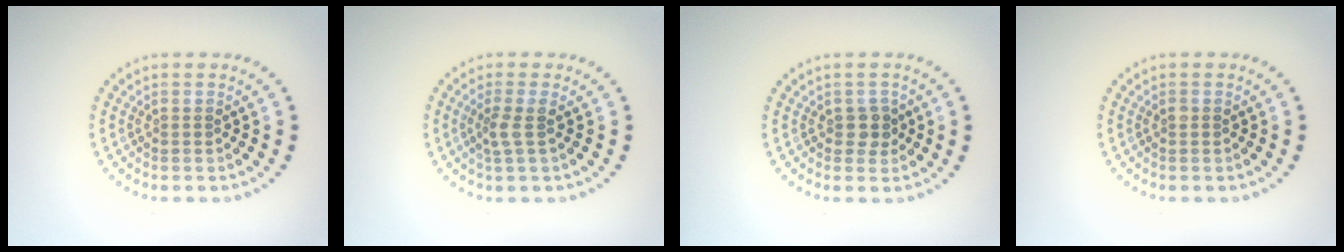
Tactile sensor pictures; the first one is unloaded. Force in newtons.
{"total": 1.7, "press": 1.4, "slide": 1.1}
{"total": 1.4, "press": 1.4, "slide": 0.4}
{"total": 0.5, "press": 0.5, "slide": 0.1}